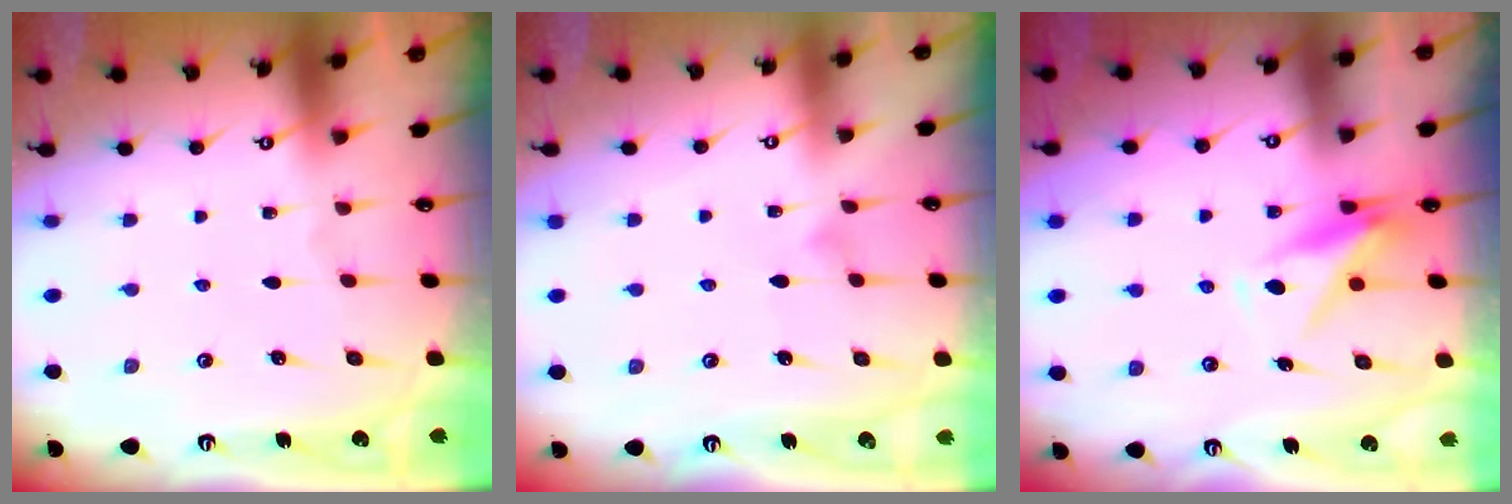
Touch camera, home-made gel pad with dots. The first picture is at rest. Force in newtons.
{"total": 4.4, "press": 4.4, "slide": 0.3}
{"total": 9.2, "press": 9.1, "slide": 1.6}